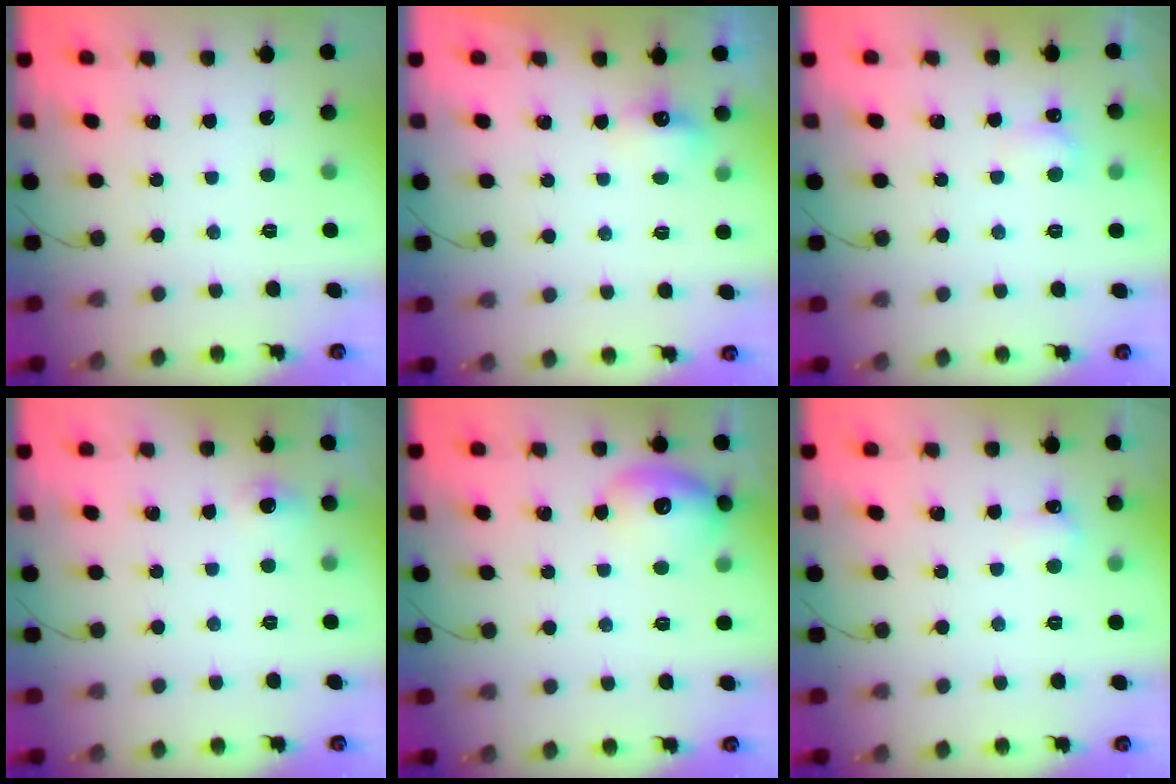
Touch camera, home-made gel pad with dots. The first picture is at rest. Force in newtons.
{"total": 5.4, "press": 5.3, "slide": 1.0}
{"total": 3.9, "press": 3.7, "slide": 1.2}
{"total": 4.7, "press": 4.4, "slide": 1.6}
{"total": 13.5, "press": 13.4, "slide": 1.1}
{"total": 3.5, "press": 3.3, "slide": 1.0}